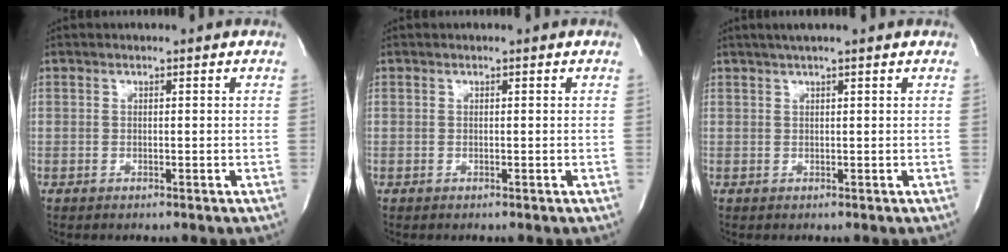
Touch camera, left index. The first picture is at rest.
{"total": 0.0}
{"total": 4.0, "force": [3.2, -0.3, 2.5], "torque": [-0.038, 0.027, 0.049]}